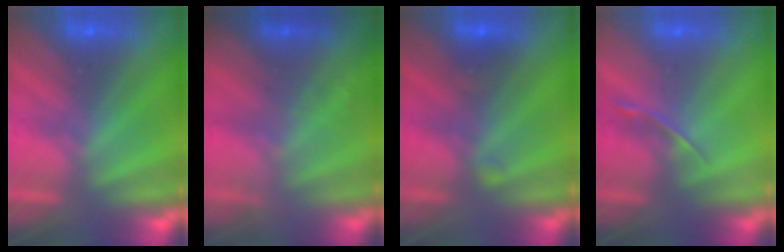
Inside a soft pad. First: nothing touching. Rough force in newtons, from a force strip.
{"total": 1.9}
{"total": 2.2}
{"total": 1.4}